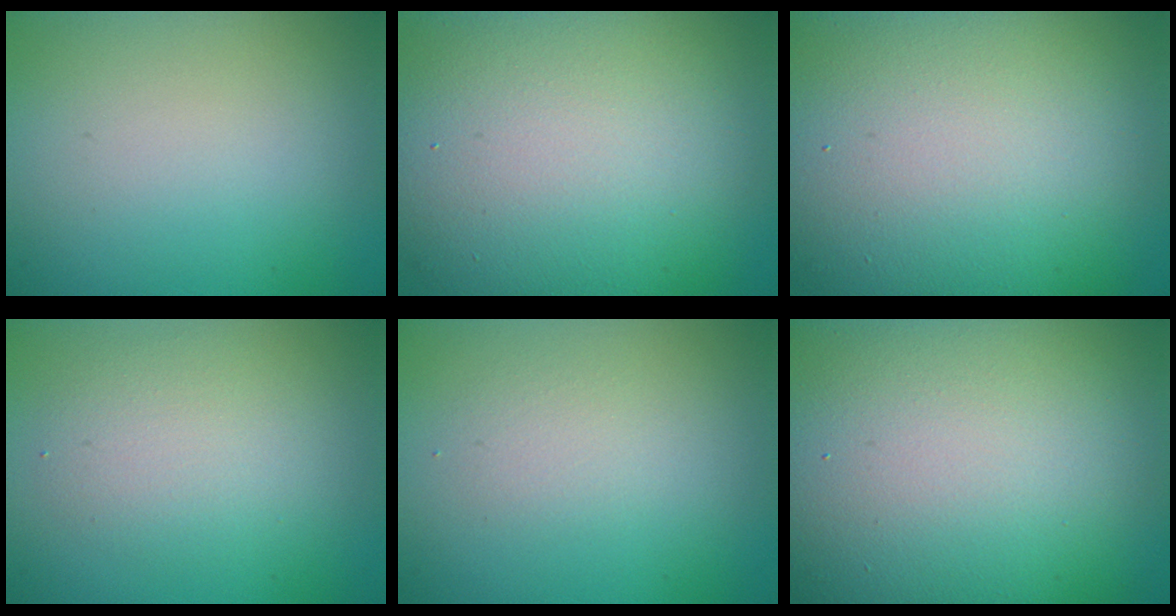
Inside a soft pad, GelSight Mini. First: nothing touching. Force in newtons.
{"total": 13.1, "press": 13.1, "slide": 0.3}
{"total": 15.9, "press": 15.9, "slide": 1.1}
{"total": 2.7, "press": 2.7, "slide": 0.1}
{"total": 1.4, "press": 1.4, "slide": 0.1}
{"total": 19.7, "press": 19.6, "slide": 1.3}